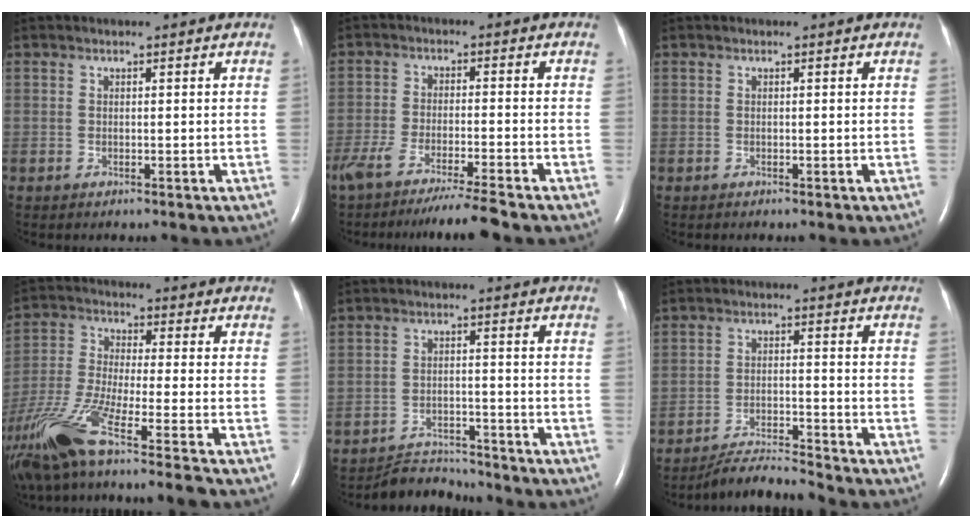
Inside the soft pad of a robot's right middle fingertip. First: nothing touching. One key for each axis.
{"total": 10.2, "fx": -8.6, "fy": -0.8, "fz": 5.5, "tx": -0.084, "ty": -0.028, "tz": -0.142}
{"total": 0.0}
{"total": 18.1, "fx": -13.4, "fy": -0.9, "fz": 12.1, "tx": -0.272, "ty": -0.042, "tz": -0.246}
{"total": 4.9, "fx": -4.8, "fy": 0.5, "fz": -0.9, "tx": 0.007, "ty": -0.003, "tz": -0.079}
{"total": 5.3, "fx": -5.1, "fy": -1.5, "fz": 0.3, "tx": -0.017, "ty": -0.016, "tz": -0.092}